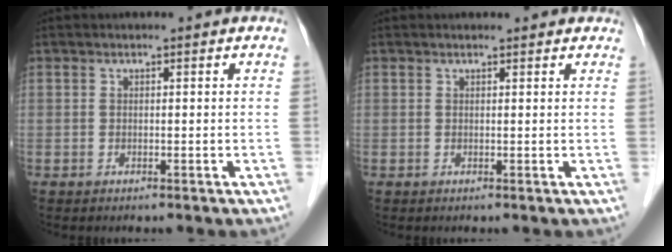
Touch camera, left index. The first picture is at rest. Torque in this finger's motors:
{"motor_torque": [0.23, -0.13, -0.04, -0.01]}